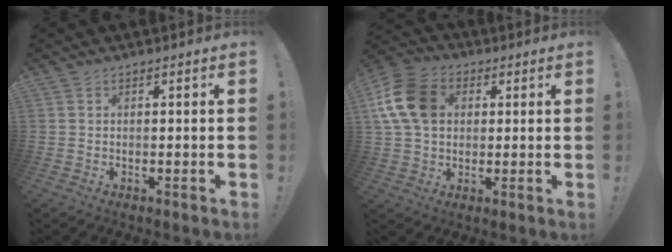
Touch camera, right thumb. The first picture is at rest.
{"total": 15.1, "force": [3.7, 11.5, 9.1], "torque": [-0.162, -0.002, 0.077]}